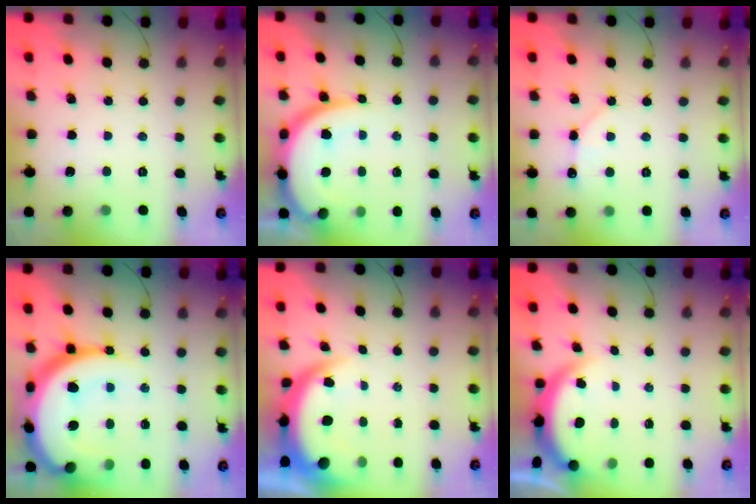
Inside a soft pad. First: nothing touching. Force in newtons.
{"total": 11.1, "press": 11.0, "slide": 1.4}
{"total": 3.9, "press": 3.9, "slide": 0.4}
{"total": 24.2, "press": 24.1, "slide": 2.1}
{"total": 6.7, "press": 6.7, "slide": 0.7}
{"total": 4.0, "press": 3.7, "slide": 1.5}